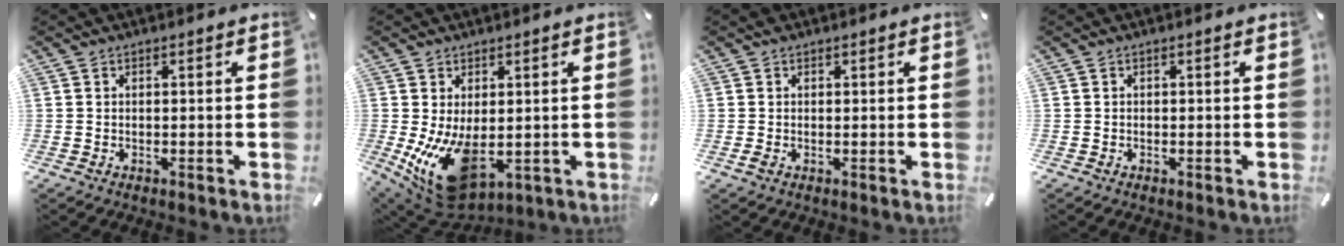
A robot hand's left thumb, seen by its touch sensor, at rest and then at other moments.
{"total": 12.9, "force": [-1.4, 7.1, 10.7], "torque": [-0.191, -0.016, -0.011]}
{"total": 1.5, "force": [0.4, 1.4, 0.4], "torque": [-0.007, 0.004, 0.009]}
{"total": 0.0}